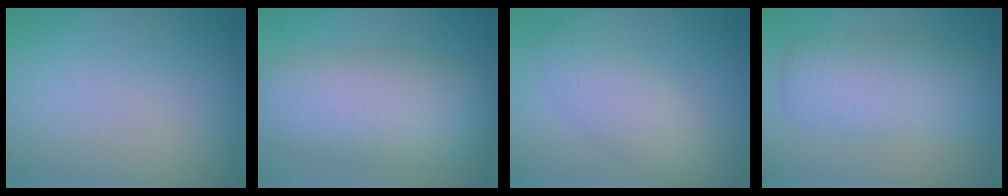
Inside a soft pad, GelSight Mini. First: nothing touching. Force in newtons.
{"total": 10.0, "press": 9.9, "slide": 0.4}
{"total": 3.3, "press": 3.3, "slide": 0.3}
{"total": 5.8, "press": 5.8, "slide": 0.2}